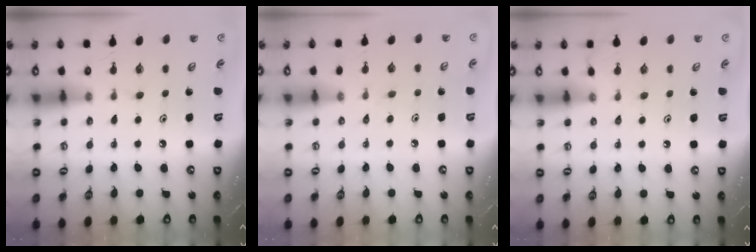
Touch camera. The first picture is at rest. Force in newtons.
{"total": 3.0, "press": 3.0, "slide": 0.7}
{"total": 1.9, "press": 1.9, "slide": 0.4}